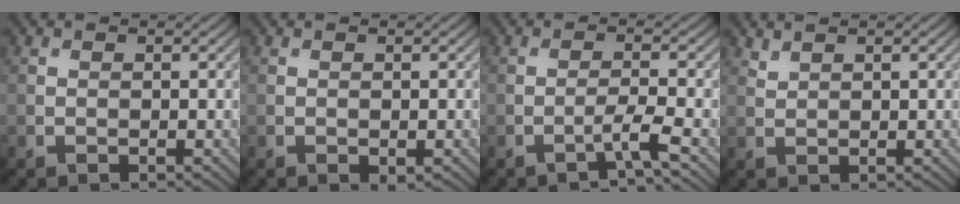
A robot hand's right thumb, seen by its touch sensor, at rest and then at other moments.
{"total": 0.9, "force": [-0.5, 0.4, 0.6], "torque": [-0.009, -0.004, -0.006]}
{"total": 2.5, "force": [-1.5, 0.0, 2.1], "torque": [-0.037, 0.011, -0.039]}
{"total": 1.1, "force": [1.1, 0.1, 0.3], "torque": [-0.012, 0.002, 0.026]}